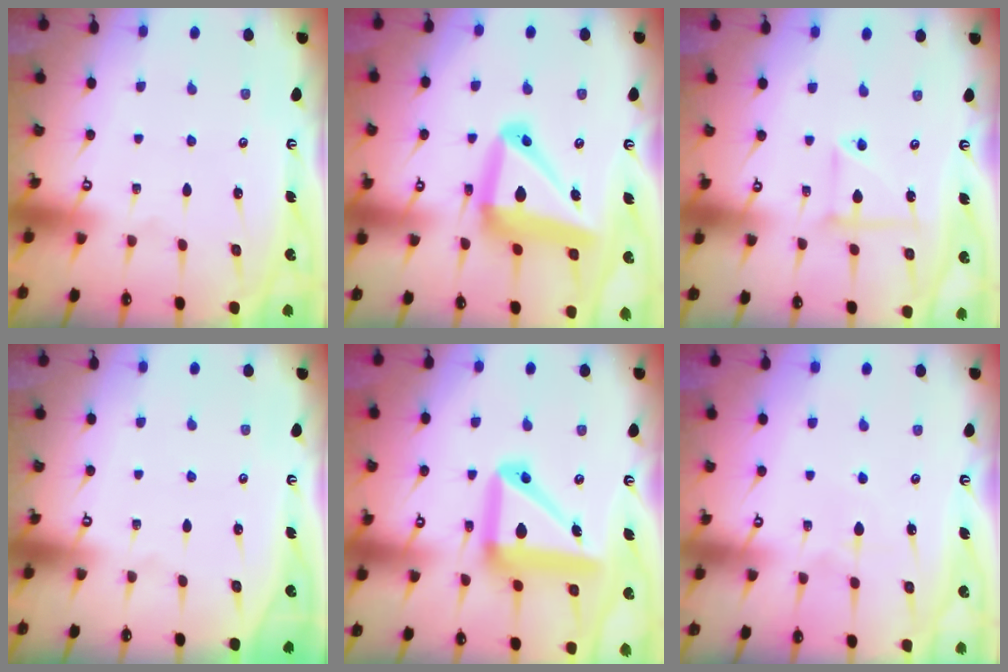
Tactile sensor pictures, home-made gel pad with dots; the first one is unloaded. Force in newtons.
{"total": 17.7, "press": 17.5, "slide": 2.4}
{"total": 6.7, "press": 6.7, "slide": 0.4}
{"total": 0.0}
{"total": 16.4, "press": 16.2, "slide": 2.6}
{"total": 5.4, "press": 5.4, "slide": 0.2}